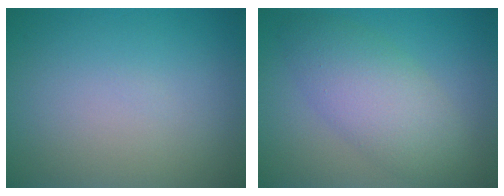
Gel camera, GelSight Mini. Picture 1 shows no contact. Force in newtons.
{"total": 5.5, "press": 5.5, "slide": 0.3}